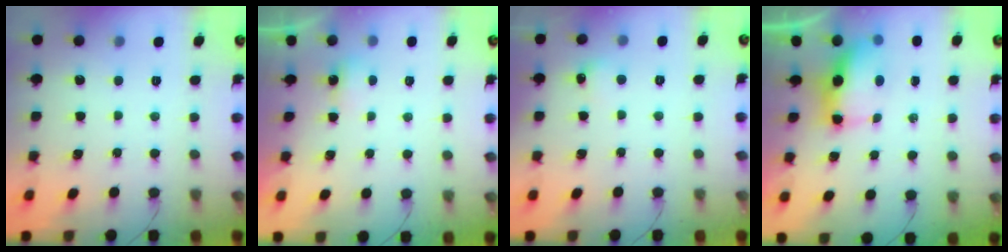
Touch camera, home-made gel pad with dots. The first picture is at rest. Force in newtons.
{"total": 2.9, "press": 2.8, "slide": 0.6}
{"total": 4.7, "press": 4.5, "slide": 1.3}
{"total": 7.1, "press": 7.0, "slide": 1.2}